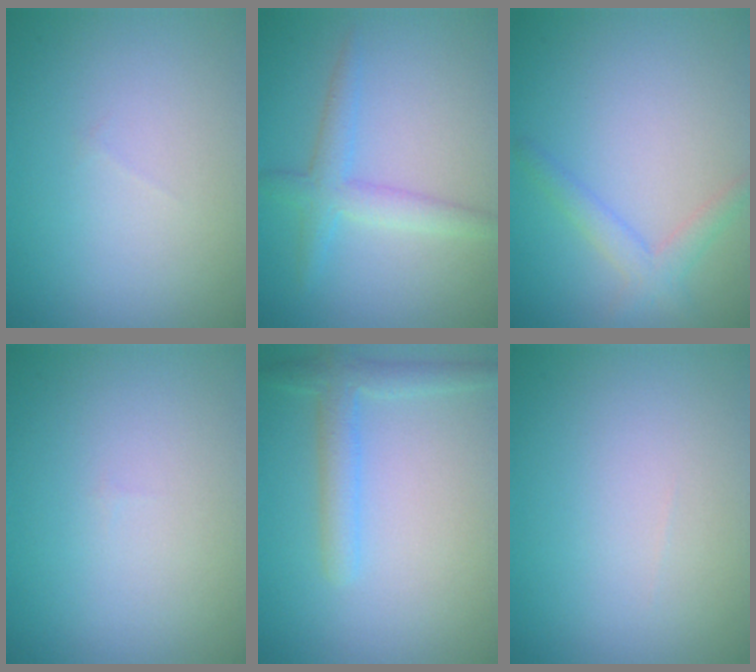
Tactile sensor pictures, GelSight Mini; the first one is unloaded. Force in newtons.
{"total": 2.7, "press": 2.7, "slide": 0.2}
{"total": 2.1, "press": 2.1, "slide": 0.1}
{"total": 0.0}
{"total": 2.6, "press": 2.6, "slide": 0.2}
{"total": 0.0}